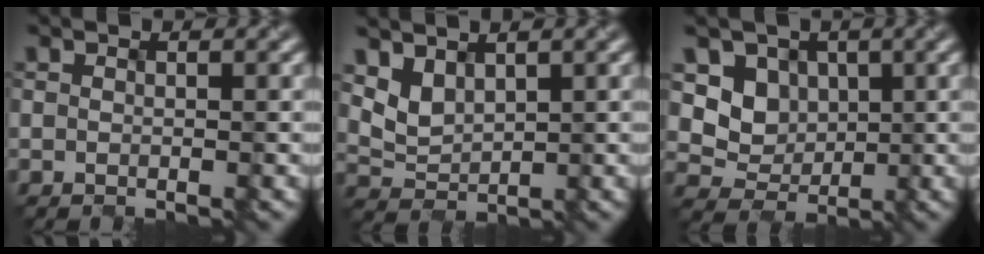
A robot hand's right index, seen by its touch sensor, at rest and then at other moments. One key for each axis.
{"total": 2.4, "fx": 1.6, "fy": 1.4, "fz": 1.2, "tx": -0.032, "ty": -0.003, "tz": 0.037}
{"total": 4.3, "fx": 1.0, "fy": 3.8, "fz": 1.7, "tx": -0.038, "ty": -0.003, "tz": 0.015}